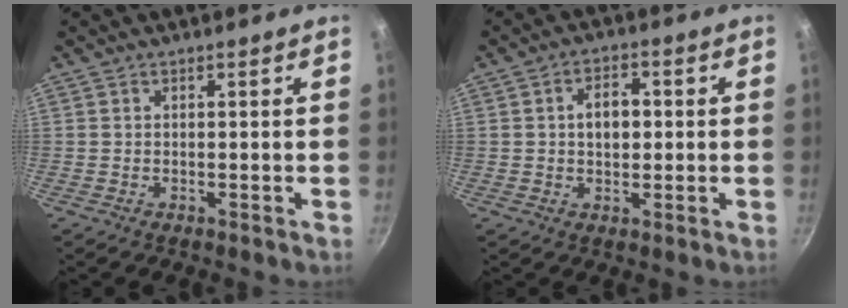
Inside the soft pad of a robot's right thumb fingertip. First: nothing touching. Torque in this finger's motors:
{"motor_torque": [-0.39, 0.50, 0.24, 0.44, 0.12]}